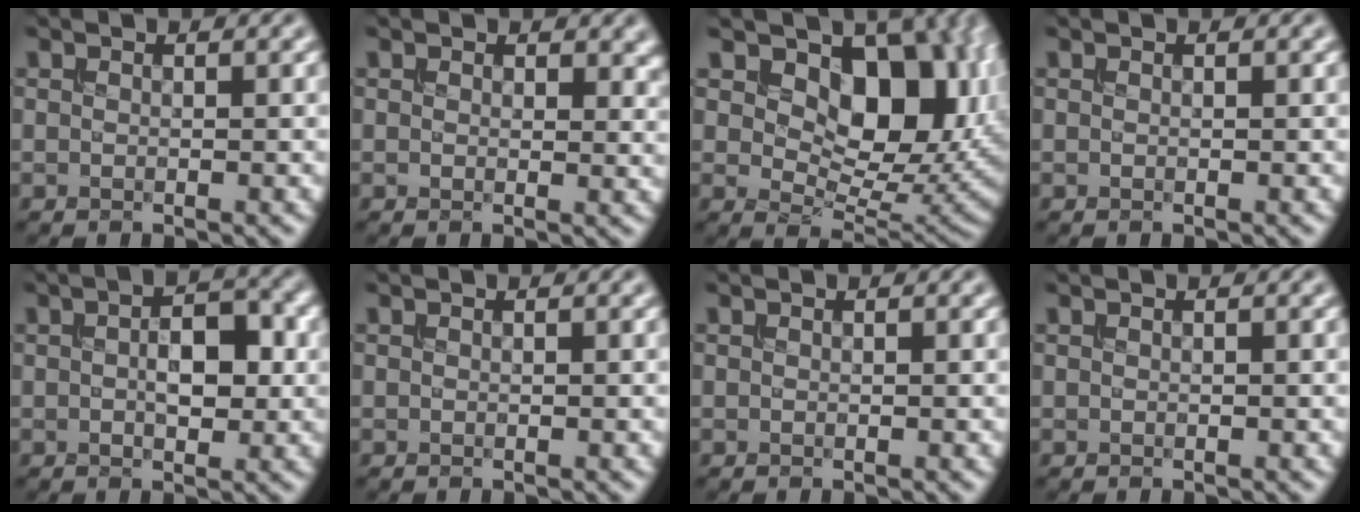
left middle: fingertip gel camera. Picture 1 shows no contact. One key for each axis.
{"total": 2.0, "fx": 1.0, "fy": 1.4, "fz": 1.0, "tx": -0.014, "ty": -0.006, "tz": 0.014}
{"total": 11.8, "fx": 3.9, "fy": 7.5, "fz": 8.3, "tx": -0.107, "ty": -0.012, "tz": 0.060}
{"total": 0.0}
{"total": 4.3, "fx": 0.2, "fy": 2.2, "fz": 3.6, "tx": -0.061, "ty": 0.005, "tz": 0.000}
{"total": 0.0}
{"total": 0.0}
{"total": 0.0}